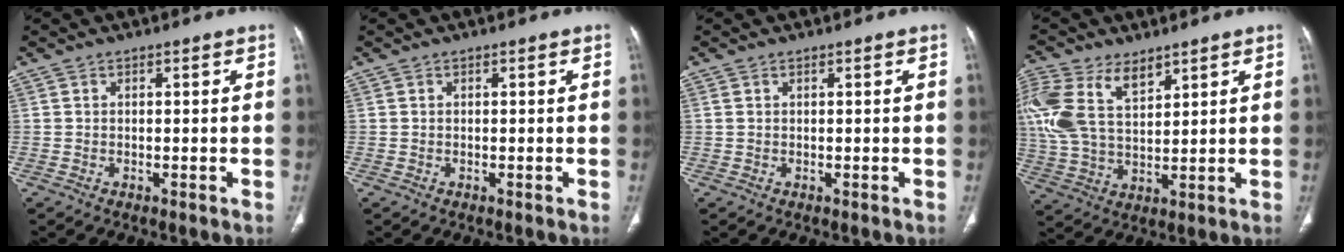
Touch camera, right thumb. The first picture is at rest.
{"total": 0.0}
{"total": 0.6, "force": [0.3, 0.3, 0.5], "torque": [-0.015, 0.012, 0.010]}
{"total": 16.6, "force": [8.2, 9.2, 11.0], "torque": [-0.255, -0.006, 0.167]}